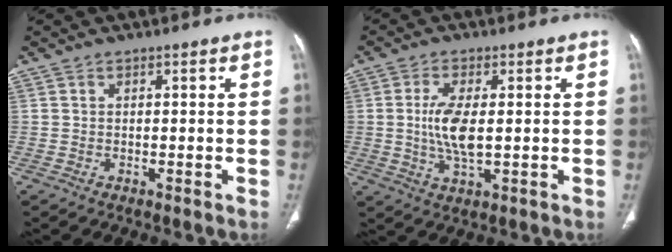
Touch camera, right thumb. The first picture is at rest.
{"total": 7.6, "force": [0.2, 3.0, 7.0], "torque": [-0.150, -0.010, 0.006]}